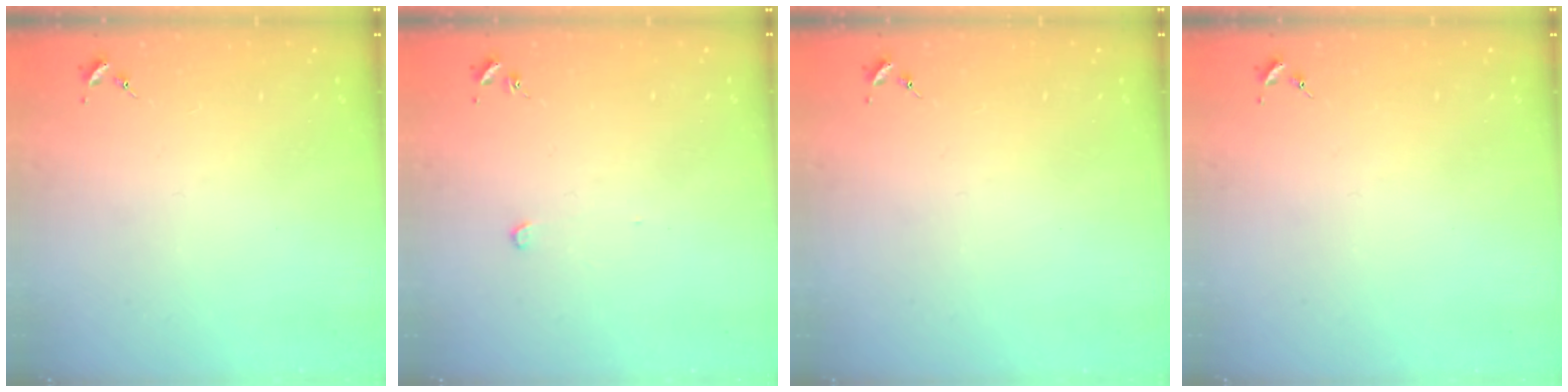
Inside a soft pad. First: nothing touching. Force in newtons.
{"total": 2.6, "press": 2.6, "slide": 0.1}
{"total": 0.0}
{"total": 0.0}